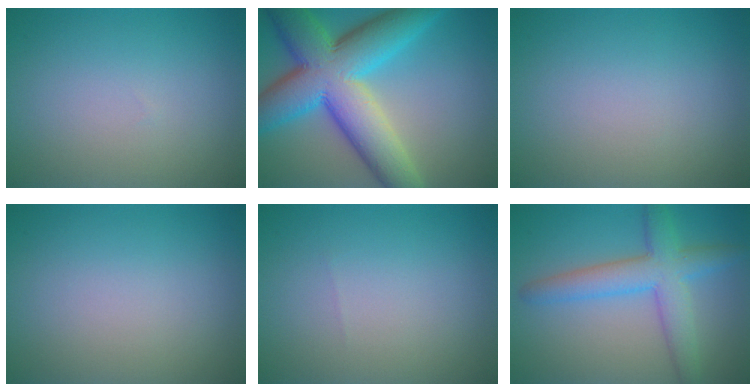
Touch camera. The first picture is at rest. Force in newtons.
{"total": 13.1, "press": 13.1, "slide": 0.4}
{"total": 0.0}
{"total": 0.0}
{"total": 0.0}
{"total": 5.4, "press": 5.3, "slide": 0.3}